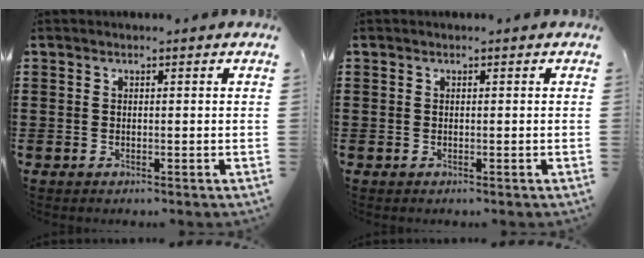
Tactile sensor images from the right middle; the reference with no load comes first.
{"total": 0.0}